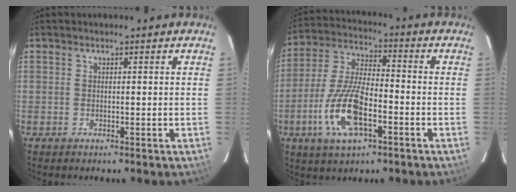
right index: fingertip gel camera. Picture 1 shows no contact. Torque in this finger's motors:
{"motor_torque": [1.80, -0.34, 0.45, 0.13]}